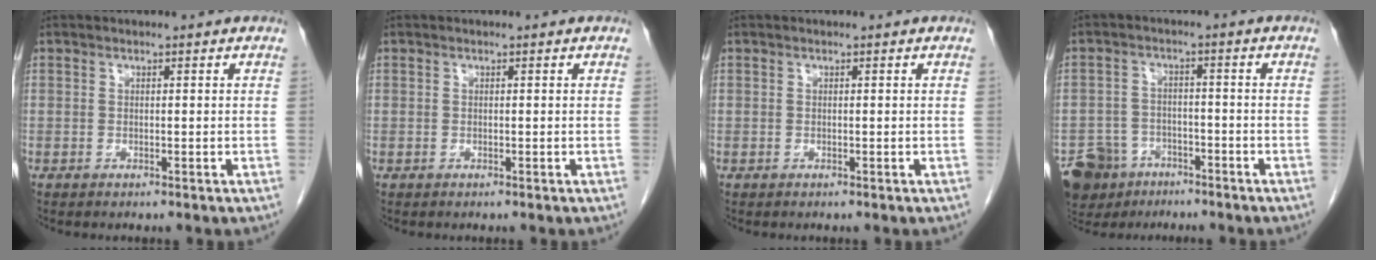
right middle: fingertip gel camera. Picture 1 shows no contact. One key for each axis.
{"total": 0.0}
{"total": 0.0}
{"total": 8.1, "fx": -5.7, "fy": 5.5, "fz": 1.6, "tx": -0.040, "ty": 0.001, "tz": -0.093}